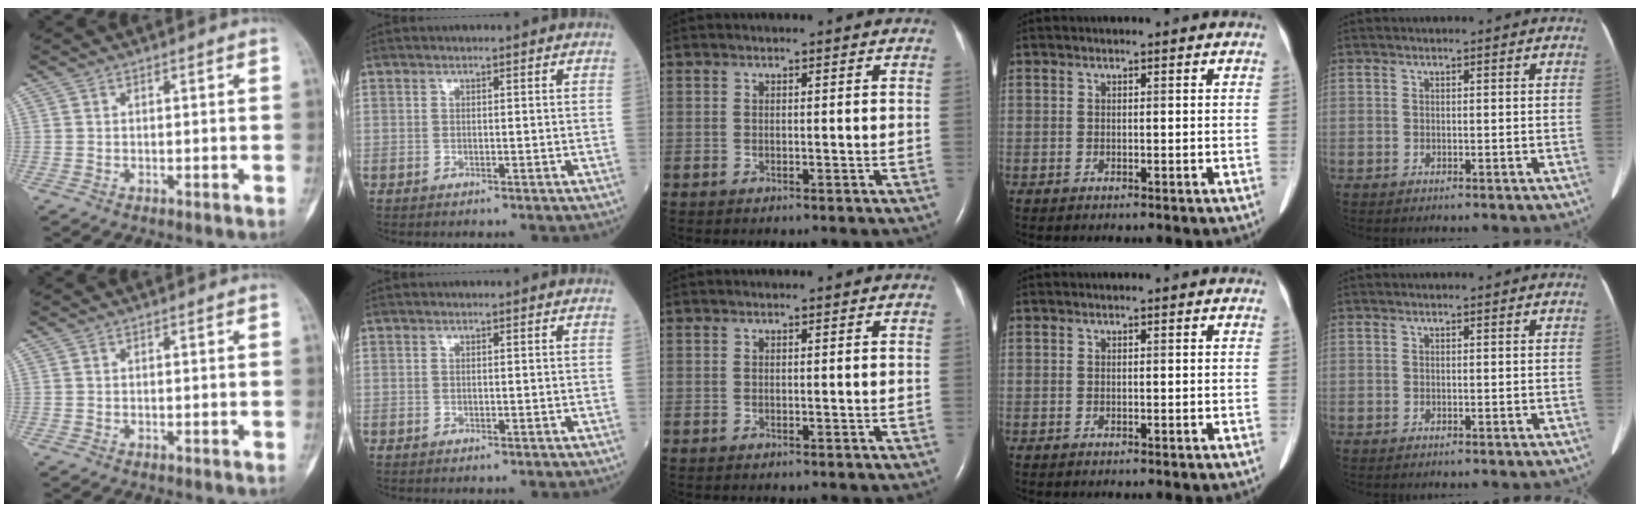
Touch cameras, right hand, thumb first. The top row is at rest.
{}